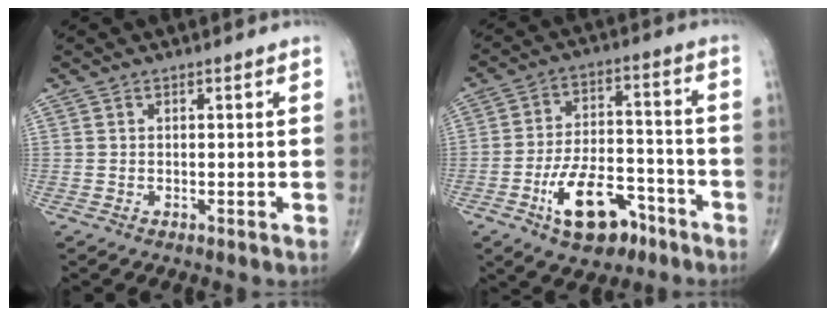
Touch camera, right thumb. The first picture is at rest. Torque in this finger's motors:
{"motor_torque": [3.54, 1.47, 1.01, -1.23, 0.42]}